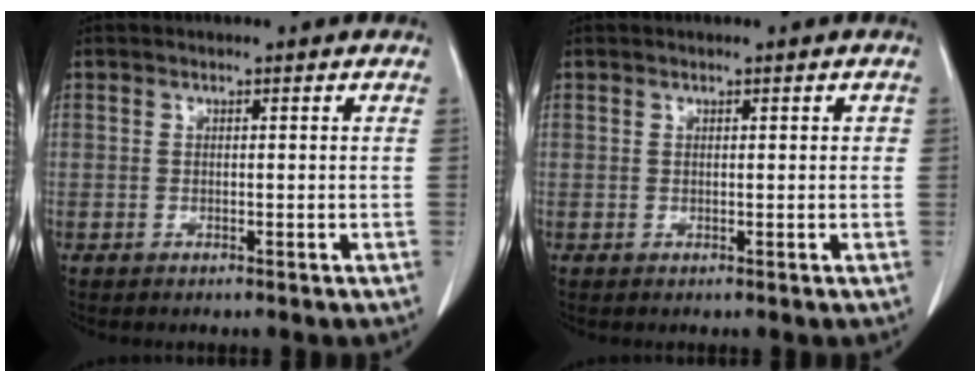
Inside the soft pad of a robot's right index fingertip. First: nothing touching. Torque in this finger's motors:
{"motor_torque": [-0.06, -0.15, 0.04, -0.01]}